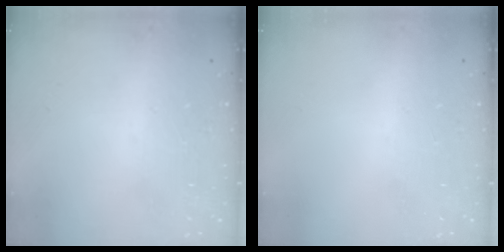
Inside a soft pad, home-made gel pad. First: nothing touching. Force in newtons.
{"total": 0.0}